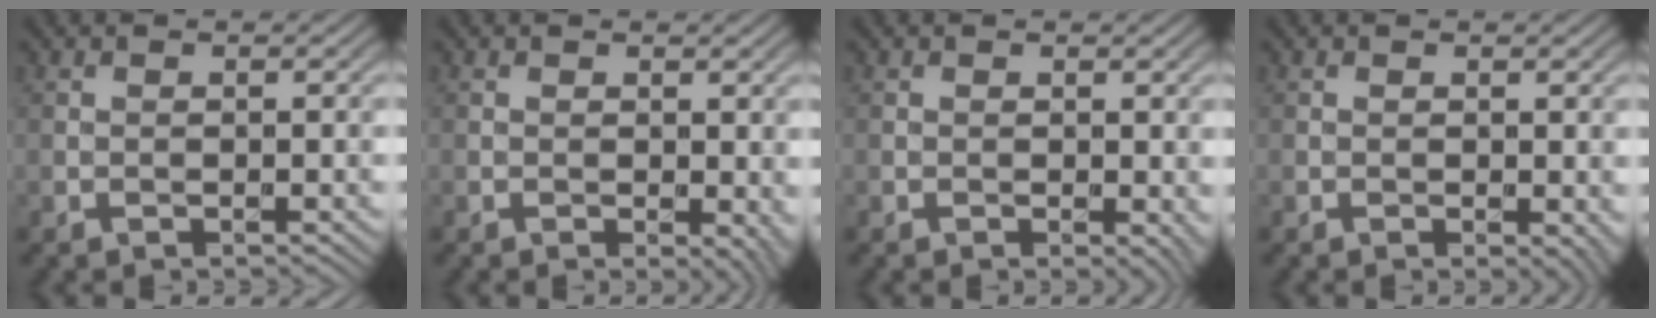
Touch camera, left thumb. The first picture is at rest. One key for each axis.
{"total": 2.6, "fx": -0.1, "fy": 1.4, "fz": 2.2, "tx": -0.022, "ty": -0.006, "tz": 0.001}
{"total": 1.7, "fx": 0.0, "fy": 0.9, "fz": 1.4, "tx": -0.014, "ty": -0.008, "tz": 0.002}
{"total": 1.8, "fx": -0.2, "fy": 1.0, "fz": 1.5, "tx": -0.016, "ty": -0.008, "tz": 0.000}